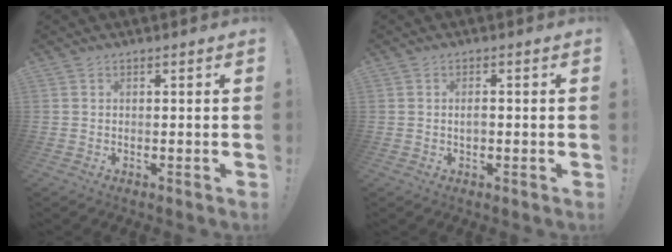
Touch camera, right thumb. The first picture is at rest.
{"total": 1.6, "force": [-0.1, 0.8, 1.3], "torque": [-0.018, 0.001, -0.004]}